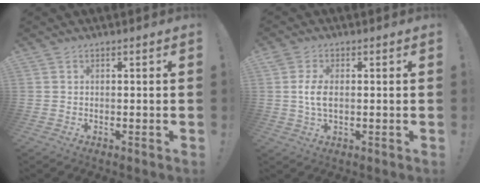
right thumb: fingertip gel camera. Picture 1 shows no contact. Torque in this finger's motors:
{"motor_torque": [-0.16, 1.50, 0.51, -0.67, 0.17]}